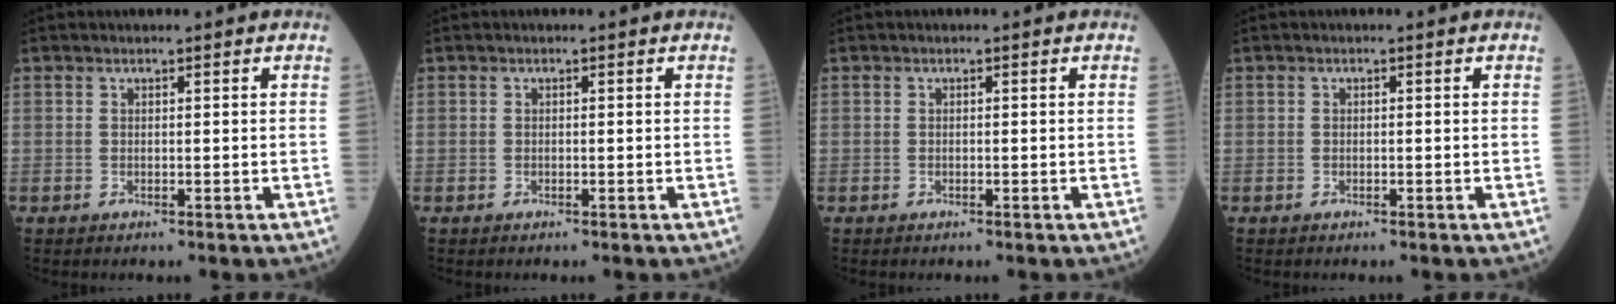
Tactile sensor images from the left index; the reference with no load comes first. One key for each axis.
{"total": 0.0}
{"total": 0.0}
{"total": 0.0}